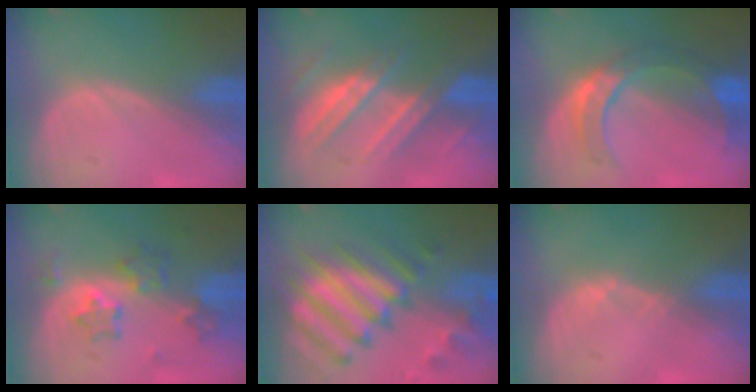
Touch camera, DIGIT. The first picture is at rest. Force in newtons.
{"total": 7.4, "press": 7.3, "slide": 1.0}
{"total": 7.0, "press": 6.9, "slide": 1.1}
{"total": 6.9, "press": 6.1, "slide": 3.0}
{"total": 12.4, "press": 10.7, "slide": 6.2}
{"total": 0.6, "press": 0.5, "slide": 0.2}